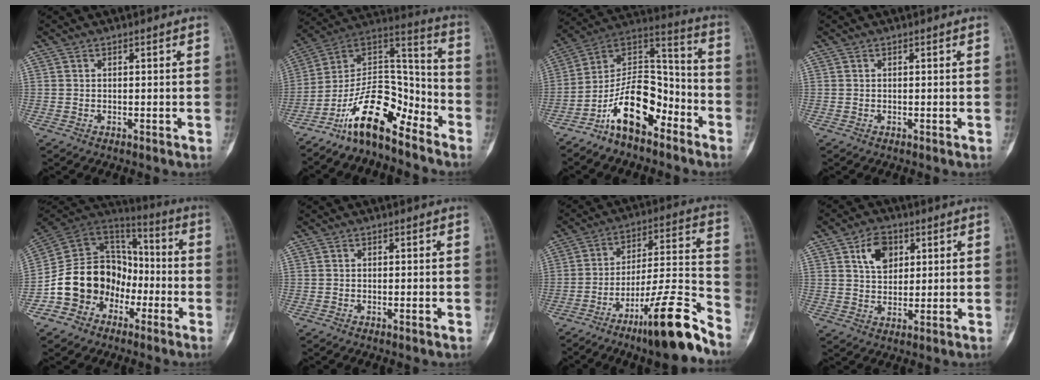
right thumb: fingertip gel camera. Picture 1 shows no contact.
{"total": 15.8, "force": [-11.1, 6.3, 9.4], "torque": [-0.131, 0.111, -0.204]}
{"total": 15.4, "force": [-8.7, 7.7, 10.1], "torque": [-0.151, 0.093, -0.164]}
{"total": 0.0}
{"total": 16.1, "force": [-6.0, 13.2, 7.0], "torque": [-0.086, 0.086, -0.108]}
{"total": 0.9, "force": [-0.4, 0.1, 0.8], "torque": [-0.011, -0.002, -0.005]}
{"total": 17.6, "force": [-12.2, 1.9, 12.5], "torque": [-0.198, 0.086, -0.199]}
{"total": 7.1, "force": [2.8, 4.9, 4.3], "torque": [-0.049, -0.008, 0.048]}